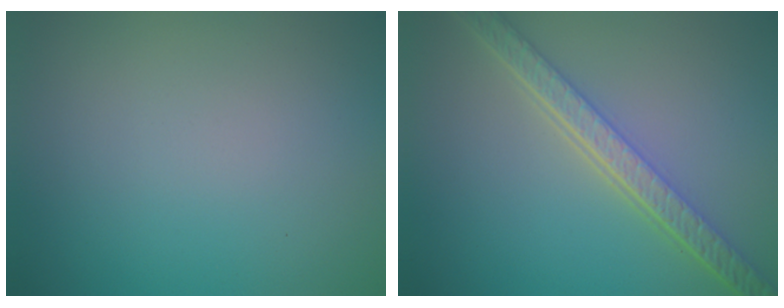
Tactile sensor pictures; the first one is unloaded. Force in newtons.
{"total": 5.7, "press": 4.4, "slide": 3.7}